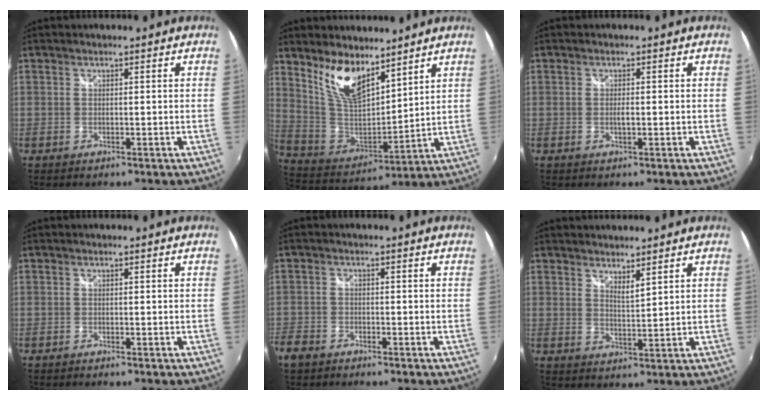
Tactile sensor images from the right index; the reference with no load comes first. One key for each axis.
{"total": 12.9, "fx": 8.8, "fy": 5.1, "fz": 8.0, "tx": -0.156, "ty": -0.005, "tz": 0.180}
{"total": 1.2, "fx": -0.2, "fy": 0.4, "fz": 1.1, "tx": -0.021, "ty": -0.001, "tz": -0.004}
{"total": 0.6, "fx": -0.6, "fy": 0.1, "fz": 0.2, "tx": -0.006, "ty": -0.003, "tz": -0.011}
{"total": 5.2, "fx": -3.7, "fy": 3.4, "fz": 1.4, "tx": -0.049, "ty": -0.002, "tz": -0.074}
{"total": 3.1, "fx": 2.7, "fy": 0.4, "fz": 1.5, "tx": -0.025, "ty": 0.000, "tz": 0.043}